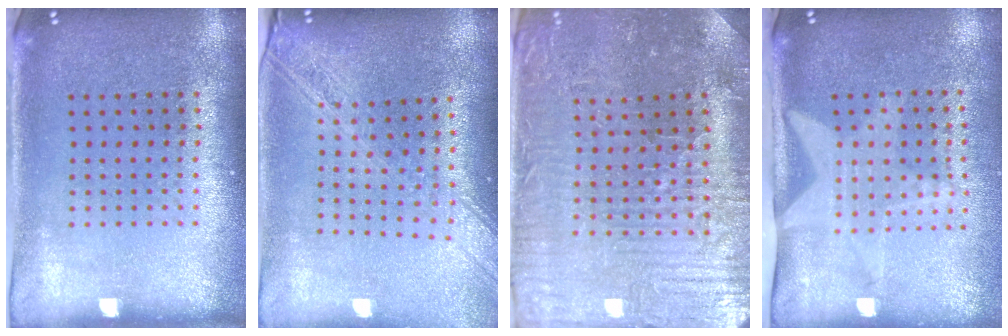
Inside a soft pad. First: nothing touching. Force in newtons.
{"total": 2.1, "press": 1.8, "slide": 1.1}
{"total": 3.8, "press": 3.7, "slide": 0.5}
{"total": 2.1, "press": 1.5, "slide": 1.4}